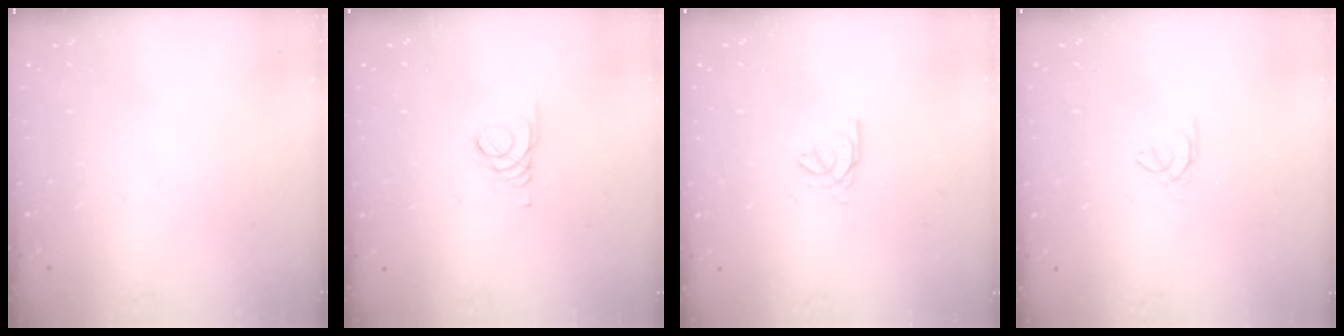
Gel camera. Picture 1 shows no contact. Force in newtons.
{"total": 1.6, "press": 1.5, "slide": 0.2}
{"total": 2.7, "press": 2.7, "slide": 0.4}
{"total": 0.6, "press": 0.4, "slide": 0.3}